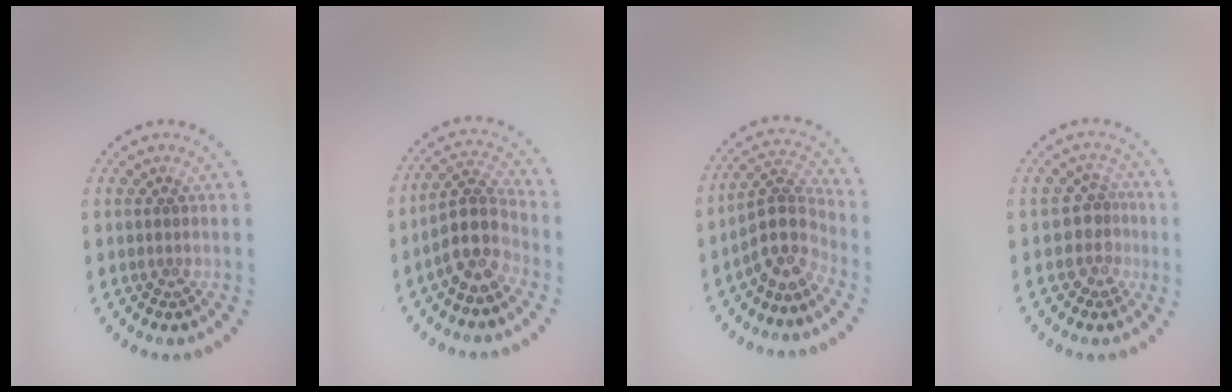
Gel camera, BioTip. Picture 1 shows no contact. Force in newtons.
{"total": 4.3, "press": 3.8, "slide": 2.1}
{"total": 4.0, "press": 3.3, "slide": 2.3}
{"total": 2.6, "press": 2.0, "slide": 1.7}